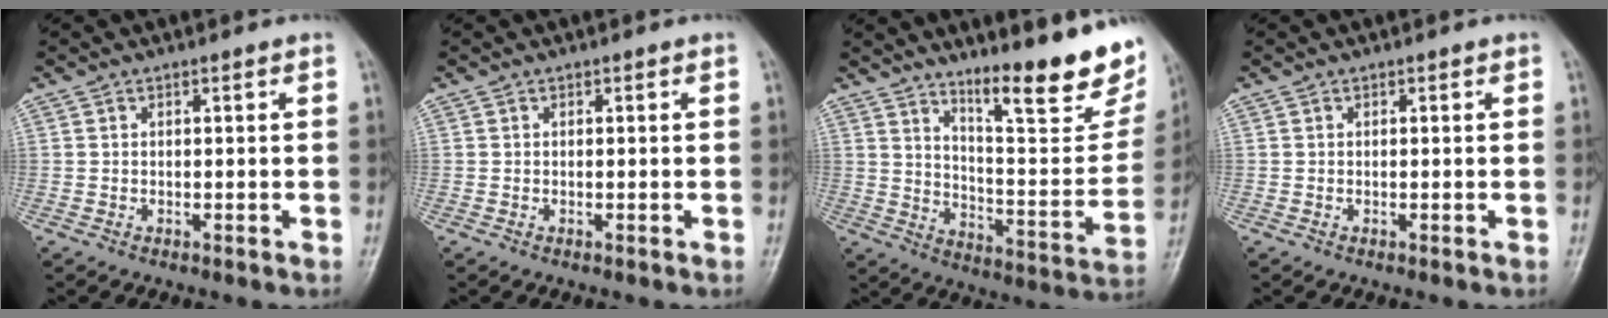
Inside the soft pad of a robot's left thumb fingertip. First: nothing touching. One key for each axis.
{"total": 0.0}
{"total": 21.3, "fx": 14.8, "fy": 4.5, "fz": 14.7, "tx": -0.172, "ty": -0.098, "tz": 0.222}
{"total": 0.0}